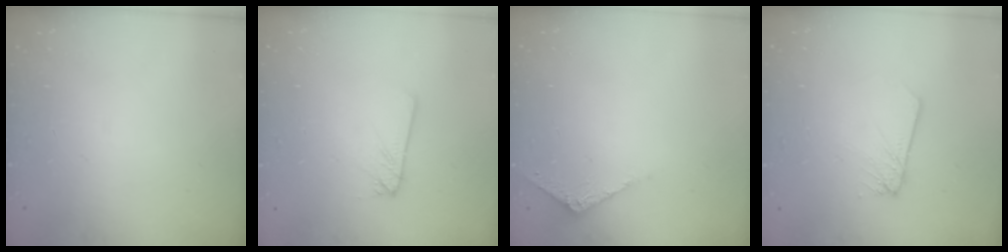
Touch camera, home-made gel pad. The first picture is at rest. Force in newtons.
{"total": 2.2, "press": 2.2, "slide": 0.2}
{"total": 7.2, "press": 7.1, "slide": 0.8}
{"total": 2.3, "press": 2.3, "slide": 0.2}